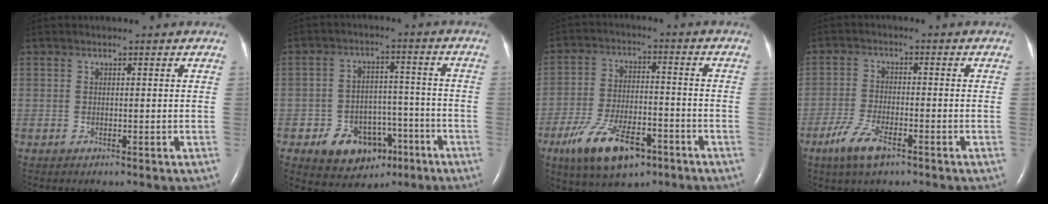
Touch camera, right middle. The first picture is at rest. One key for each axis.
{"total": 9.6, "fx": -4.9, "fy": 6.7, "fz": 4.9, "tx": -0.077, "ty": 0.020, "tz": -0.066}
{"total": 12.6, "fx": -7.3, "fy": 5.0, "fz": 9.0, "tx": -0.173, "ty": -0.005, "tz": -0.120}
{"total": 6.2, "fx": -3.9, "fy": 1.6, "fz": 4.5, "tx": -0.103, "ty": -0.009, "tz": -0.072}